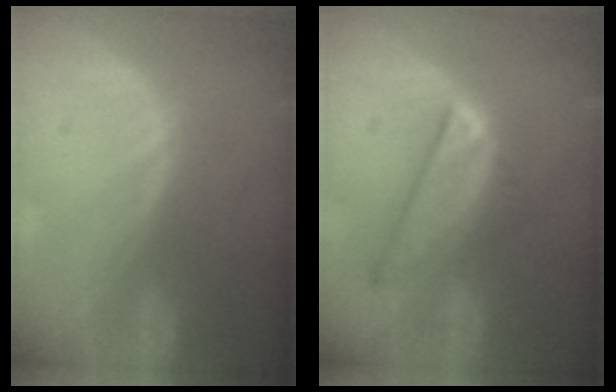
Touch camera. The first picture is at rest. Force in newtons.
{"total": 8.6, "press": 7.3, "slide": 4.4}